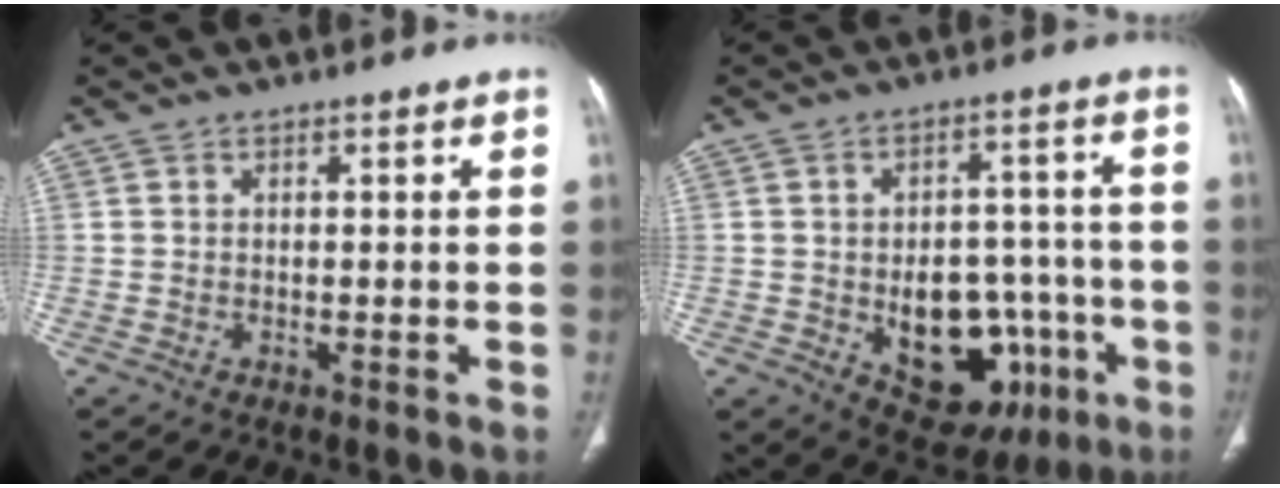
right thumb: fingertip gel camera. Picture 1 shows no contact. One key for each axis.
{"total": 17.1, "fx": -5.0, "fy": 11.1, "fz": 12.0, "tx": -0.119, "ty": 0.029, "tz": -0.052}